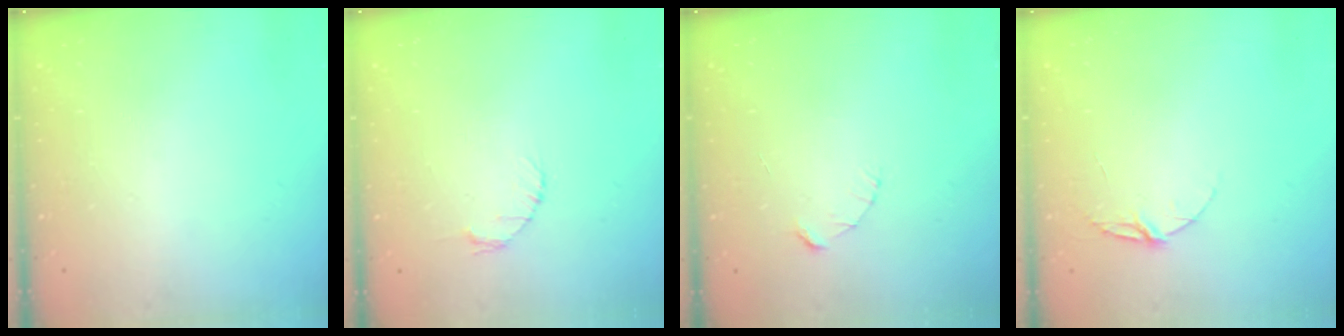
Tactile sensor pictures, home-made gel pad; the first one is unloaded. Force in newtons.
{"total": 2.7, "press": 2.7, "slide": 0.4}
{"total": 2.4, "press": 2.4, "slide": 0.2}
{"total": 5.3, "press": 5.3, "slide": 0.5}